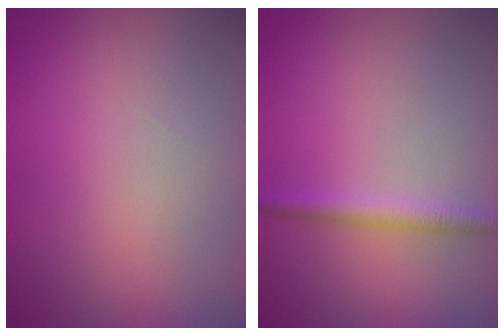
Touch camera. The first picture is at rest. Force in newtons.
{"total": 1.7, "press": 1.7, "slide": 0.1}